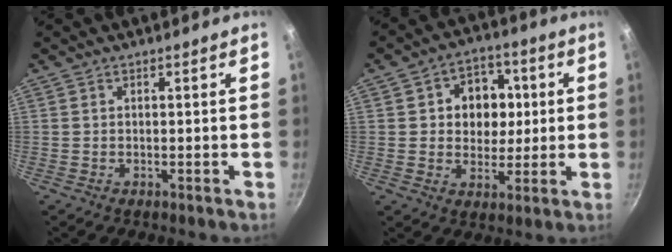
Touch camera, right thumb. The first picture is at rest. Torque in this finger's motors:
{"motor_torque": [-0.29, 0.68, -0.14, 0.15, 0.03]}